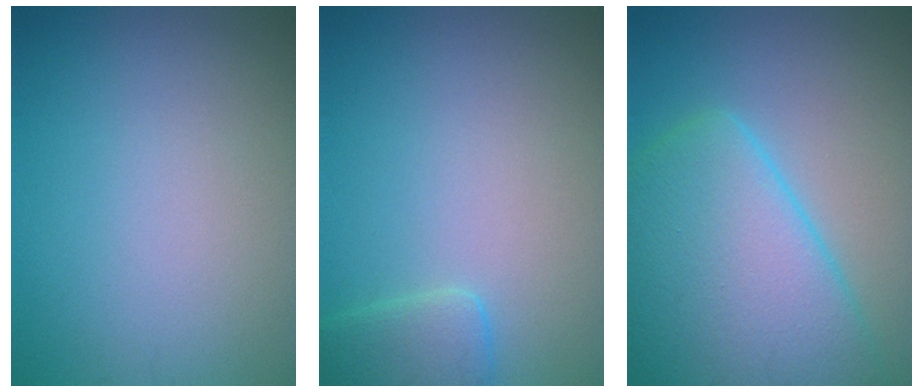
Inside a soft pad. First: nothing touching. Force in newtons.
{"total": 2.3, "press": 2.3, "slide": 0.2}
{"total": 10.6, "press": 10.6, "slide": 0.4}